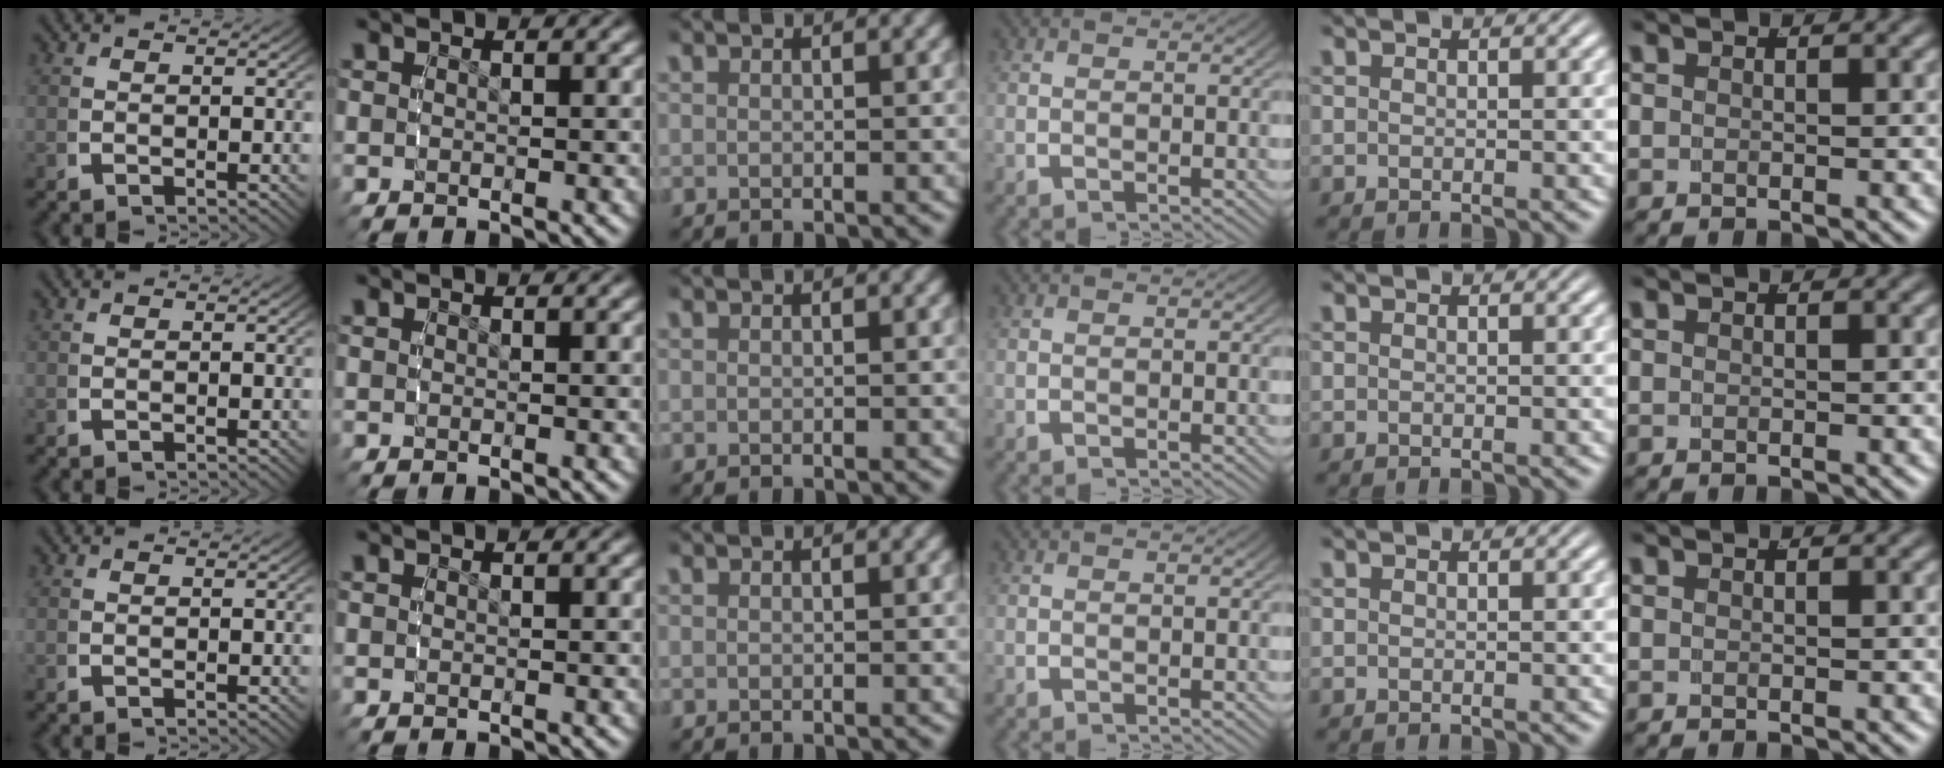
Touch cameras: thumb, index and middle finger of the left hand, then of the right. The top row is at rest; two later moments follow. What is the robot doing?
{"motion": "reach", "object": "pencil case"}